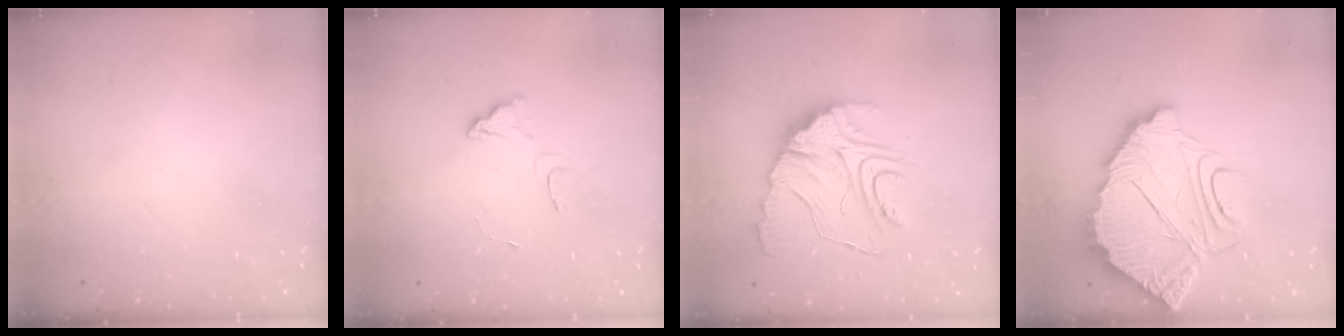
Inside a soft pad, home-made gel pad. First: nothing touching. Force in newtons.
{"total": 4.3, "press": 4.3, "slide": 0.4}
{"total": 15.7, "press": 15.7, "slide": 1.1}
{"total": 14.0, "press": 13.9, "slide": 1.1}